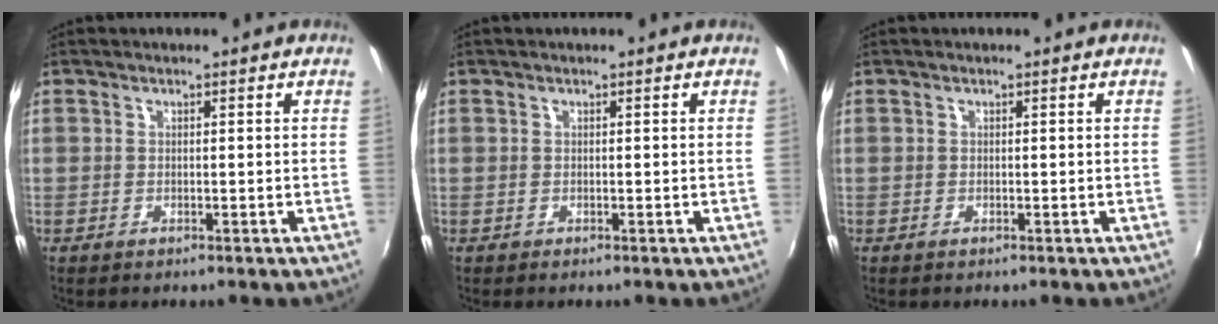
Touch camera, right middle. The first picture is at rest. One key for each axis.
{"total": 0.0}
{"total": 0.0}